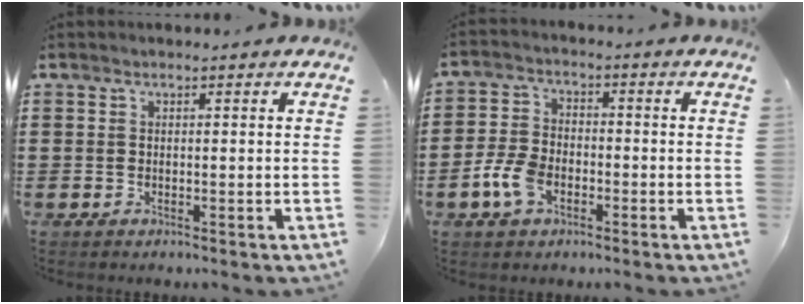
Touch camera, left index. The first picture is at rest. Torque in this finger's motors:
{"motor_torque": [0.67, 0.10, 0.22, 0.09]}